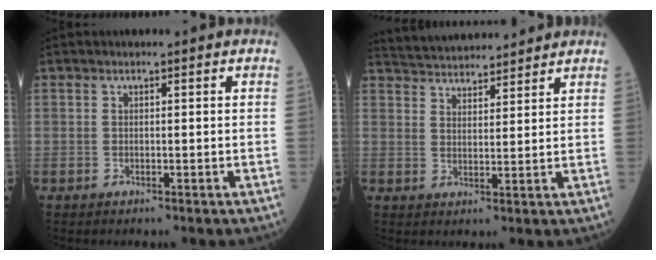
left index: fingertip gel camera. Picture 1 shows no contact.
{"total": 11.1, "force": [10.7, 1.8, 2.7], "torque": [-0.048, 0.027, 0.165]}